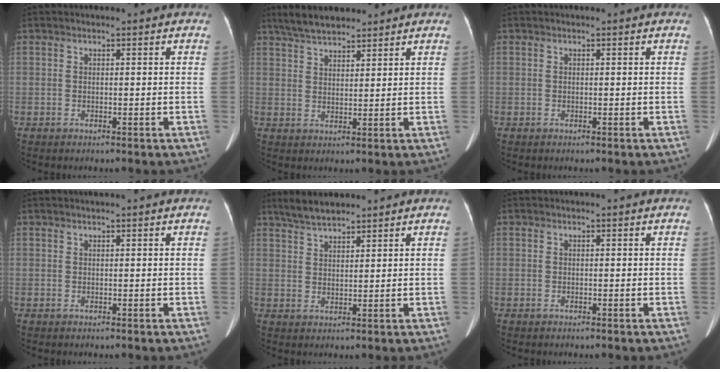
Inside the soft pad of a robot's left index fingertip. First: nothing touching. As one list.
[{"total": 7.1, "force": [6.1, 1.9, 3.1], "torque": [-0.058, 0.022, 0.109]}, {"total": 0.0}, {"total": 0.9, "force": [0.7, -0.1, 0.5], "torque": [-0.009, 0.009, 0.014]}, {"total": 5.1, "force": [4.5, 1.1, 2.2], "torque": [-0.051, 0.015, 0.085]}, {"total": 0.0}]